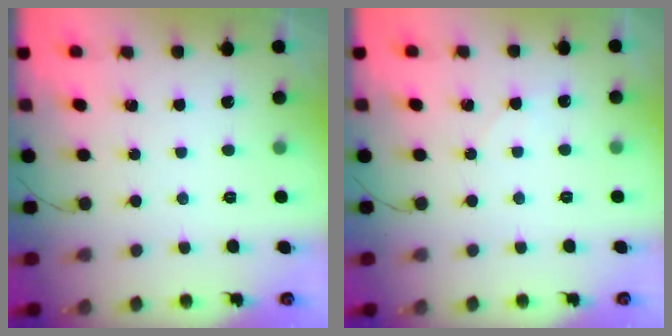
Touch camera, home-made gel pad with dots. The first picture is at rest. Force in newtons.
{"total": 3.0, "press": 2.6, "slide": 1.5}